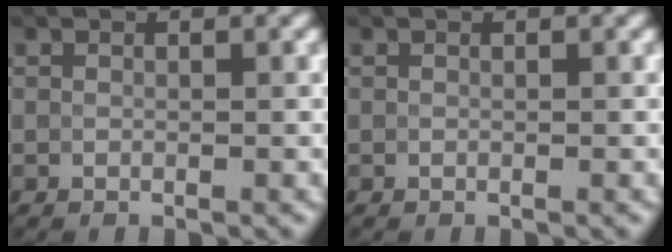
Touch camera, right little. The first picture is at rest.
{"total": 0.0}